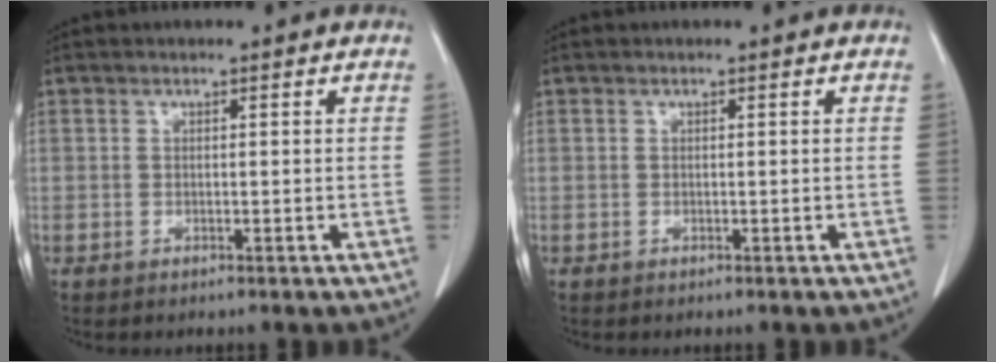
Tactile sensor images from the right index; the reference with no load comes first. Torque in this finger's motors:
{"motor_torque": [-0.01, 0.01, 0.00, 0.00]}